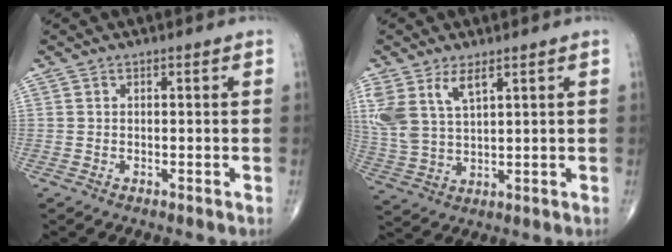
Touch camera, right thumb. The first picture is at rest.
{"total": 9.2, "force": [4.7, 4.3, 6.7], "torque": [-0.152, -0.010, 0.103]}